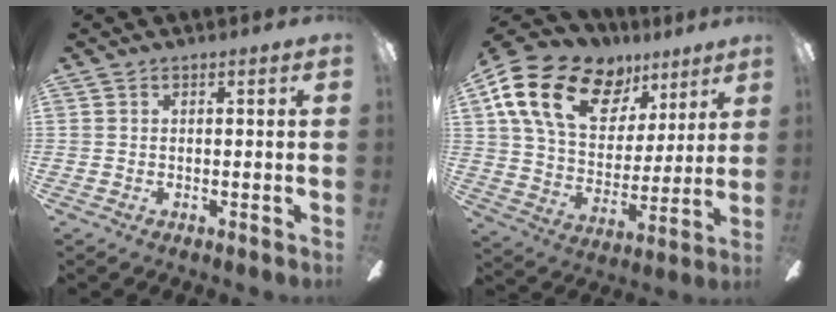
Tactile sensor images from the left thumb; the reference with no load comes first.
{"total": 21.7, "force": [11.3, 13.6, 12.6], "torque": [-0.232, -0.039, 0.206]}